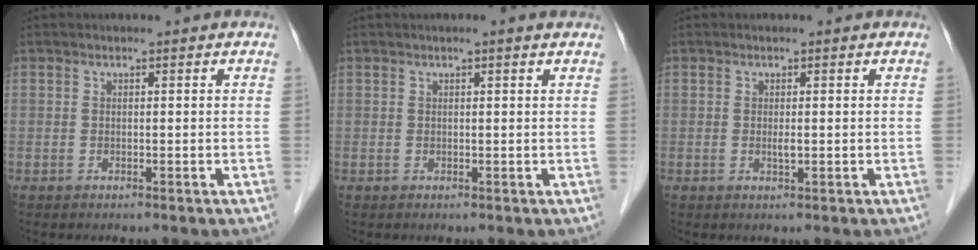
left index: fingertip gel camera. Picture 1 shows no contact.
{"total": 1.3, "force": [0.9, -0.1, 0.9], "torque": [-0.014, 0.010, 0.015]}
{"total": 0.9, "force": [-0.1, 0.1, 0.9], "torque": [-0.018, -0.005, -0.001]}